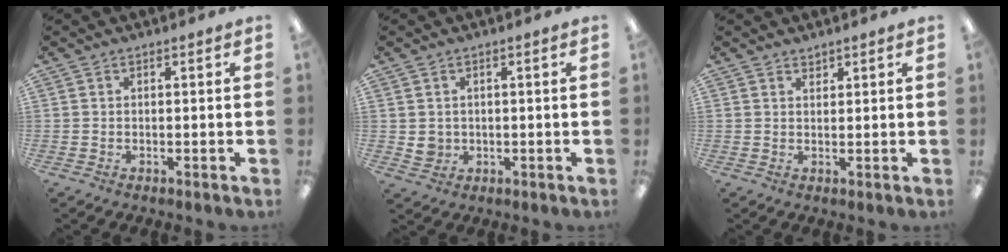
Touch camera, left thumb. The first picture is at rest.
{"total": 2.9, "force": [0.8, 2.7, 0.6], "torque": [-0.007, 0.002, 0.013]}
{"total": 1.5, "force": [1.4, 0.5, 0.0], "torque": [0.007, -0.005, 0.026]}